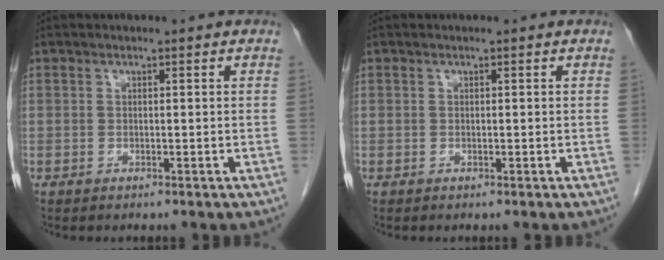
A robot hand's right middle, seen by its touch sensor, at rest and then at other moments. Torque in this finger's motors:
{"motor_torque": [1.12, -1.02, 0.04, 0.01]}